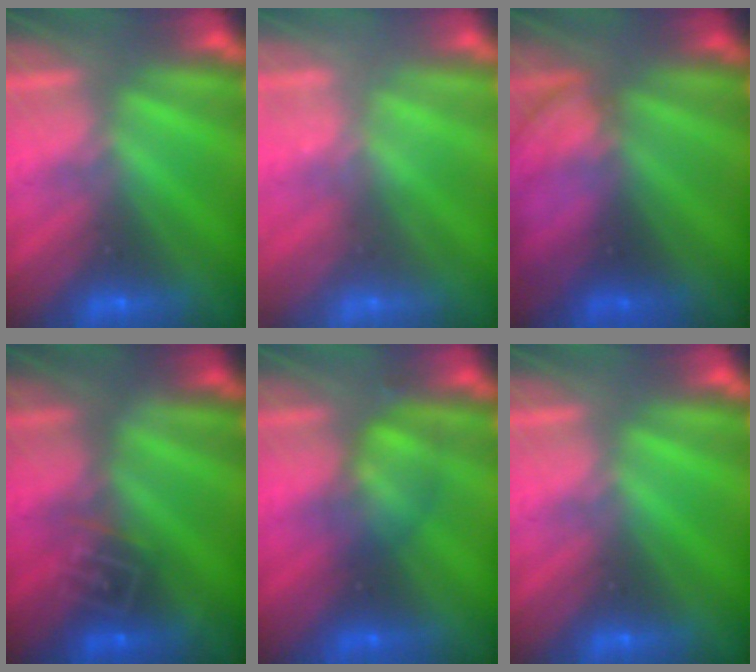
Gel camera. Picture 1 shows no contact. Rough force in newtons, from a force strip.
{"total": 2.4}
{"total": 2.3}
{"total": 2.9}
{"total": 2.4}
{"total": 0.0}